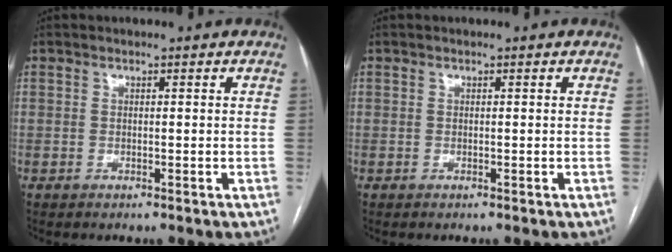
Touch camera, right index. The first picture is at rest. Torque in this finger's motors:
{"motor_torque": [0.00, 0.00, 0.00, 0.00]}